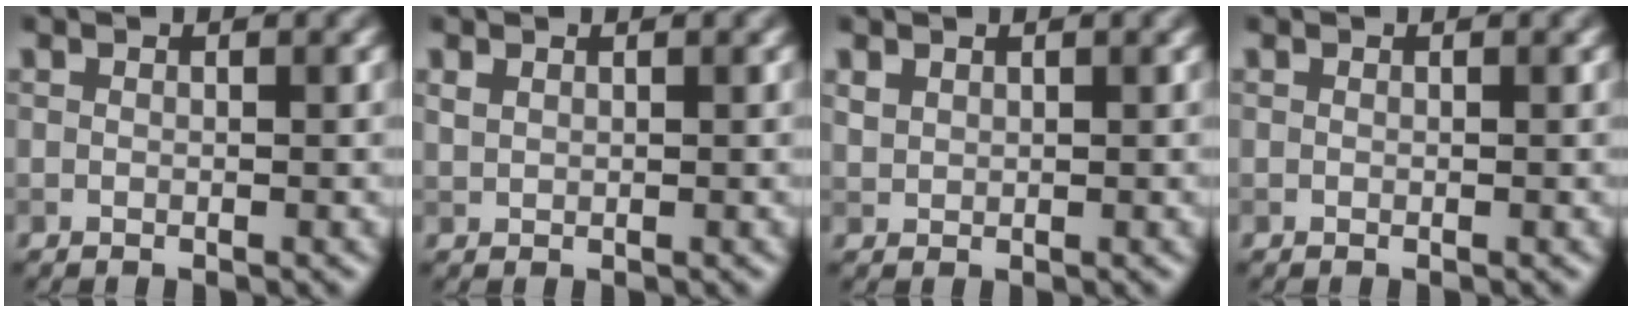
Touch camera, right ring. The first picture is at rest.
{"total": 0.8, "force": [0.5, 0.4, 0.4], "torque": [-0.011, 0.000, 0.015]}
{"total": 1.0, "force": [0.8, 0.6, 0.3], "torque": [-0.009, -0.001, 0.020]}
{"total": 0.0}